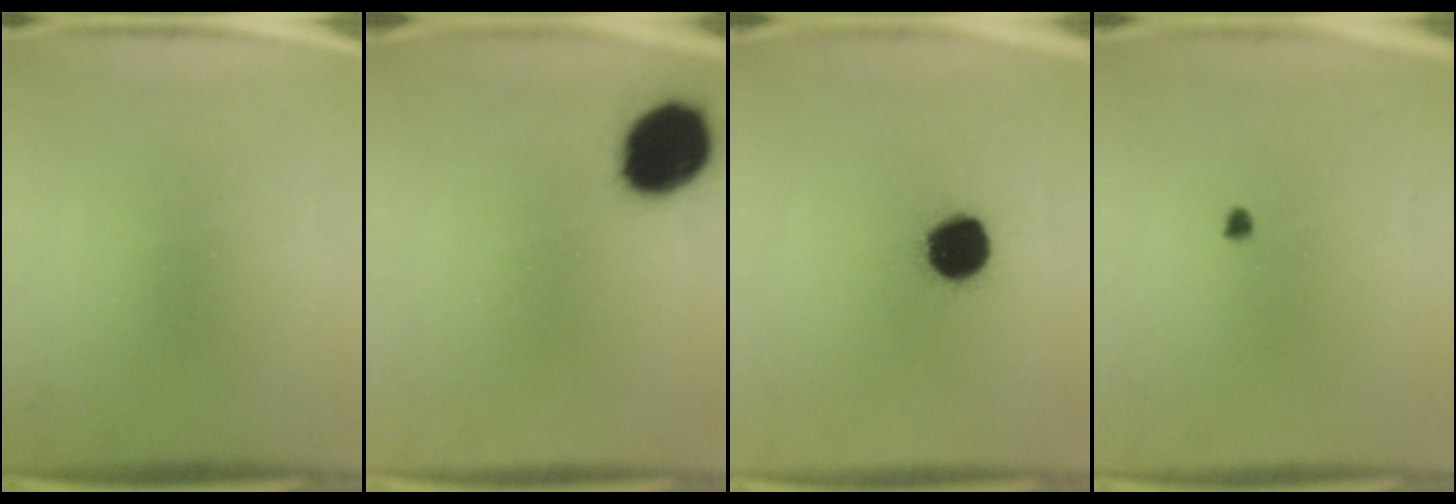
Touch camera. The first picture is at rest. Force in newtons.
{"total": 16.1}
{"total": 12.7}
{"total": 1.0}